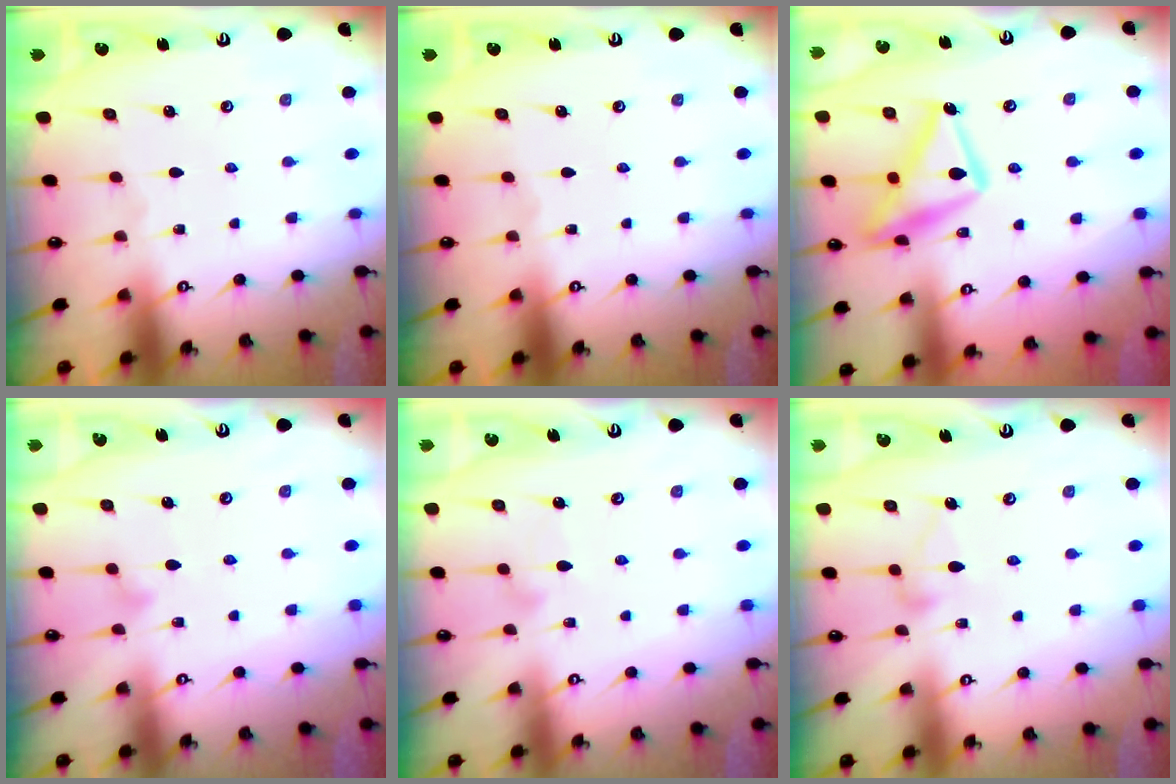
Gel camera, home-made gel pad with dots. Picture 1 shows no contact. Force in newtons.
{"total": 0.0}
{"total": 18.1, "press": 18.1, "slide": 1.2}
{"total": 9.8, "press": 9.8, "slide": 0.4}
{"total": 7.4, "press": 7.4, "slide": 0.4}
{"total": 9.8, "press": 9.8, "slide": 0.2}